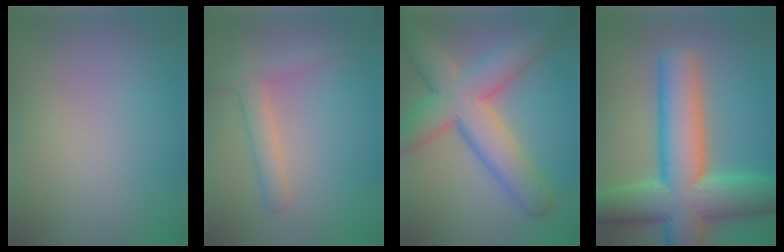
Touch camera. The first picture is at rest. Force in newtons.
{"total": 2.6, "press": 2.6, "slide": 0.2}
{"total": 9.2, "press": 9.2, "slide": 0.6}
{"total": 13.0, "press": 13.0, "slide": 0.7}